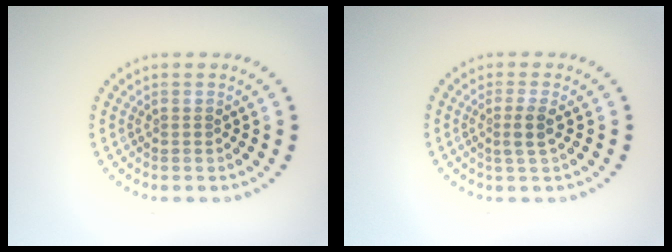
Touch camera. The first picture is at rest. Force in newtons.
{"total": 1.8, "press": 1.4, "slide": 1.1}